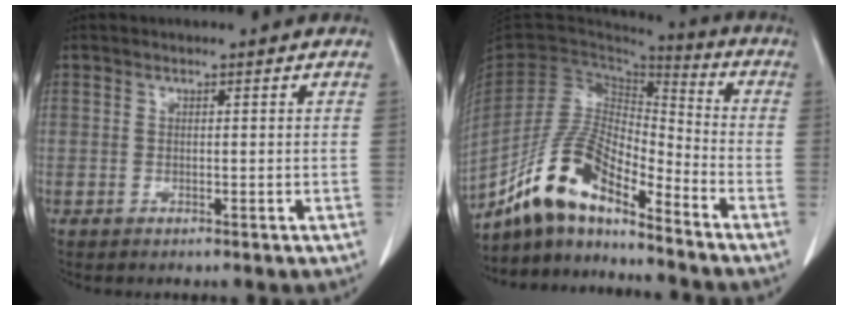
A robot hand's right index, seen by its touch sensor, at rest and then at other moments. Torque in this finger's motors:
{"motor_torque": [0.35, -0.46, 0.63, 0.14]}